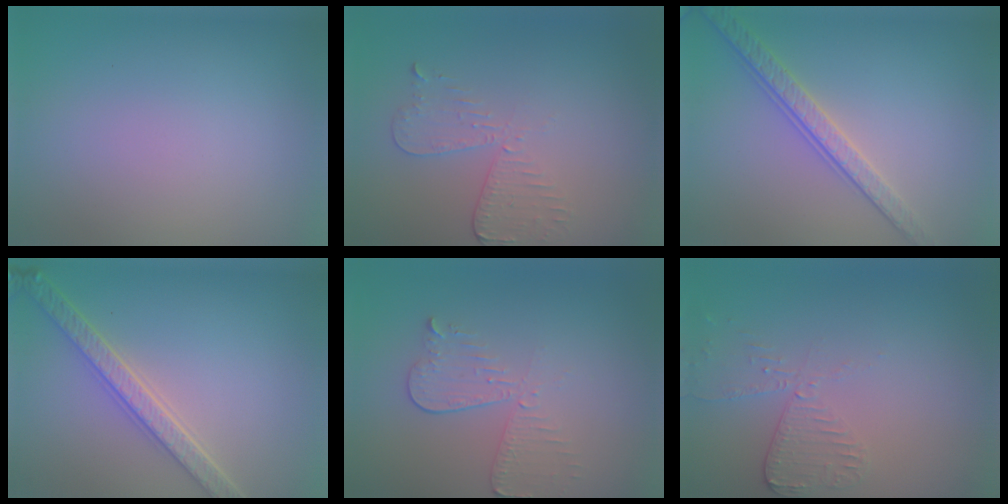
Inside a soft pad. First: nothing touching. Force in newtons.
{"total": 3.0, "press": 2.6, "slide": 1.5}
{"total": 3.6, "press": 3.3, "slide": 1.6}
{"total": 4.1, "press": 3.5, "slide": 2.2}
{"total": 3.1, "press": 2.7, "slide": 1.6}
{"total": 2.7, "press": 2.4, "slide": 1.2}